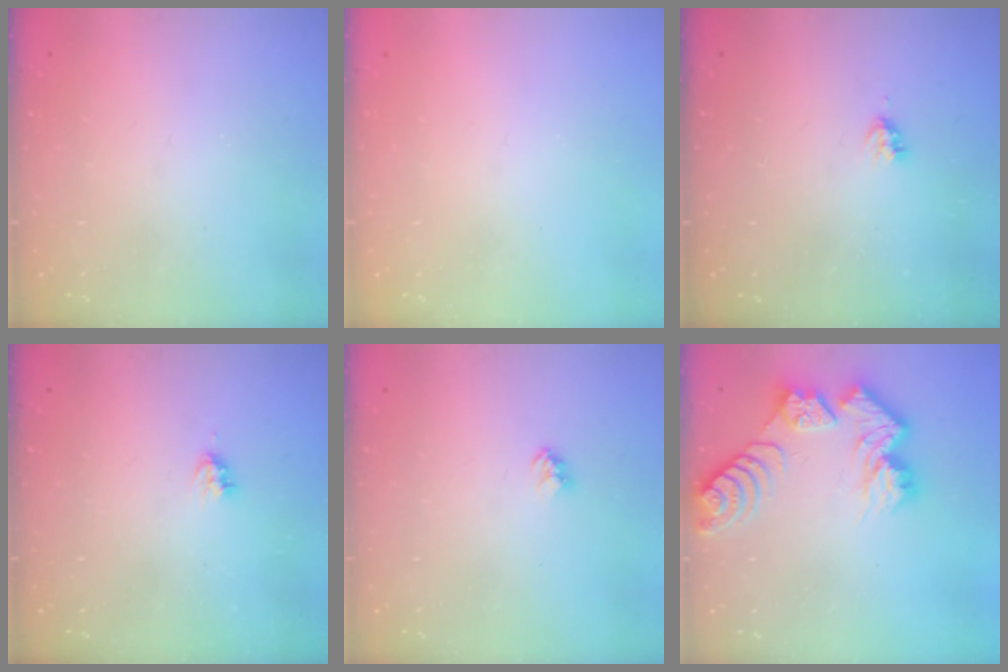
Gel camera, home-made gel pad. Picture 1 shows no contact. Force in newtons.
{"total": 0.0}
{"total": 3.6, "press": 3.6, "slide": 0.5}
{"total": 3.5, "press": 3.4, "slide": 0.5}
{"total": 2.4, "press": 2.4, "slide": 0.2}
{"total": 12.7, "press": 12.6, "slide": 1.0}